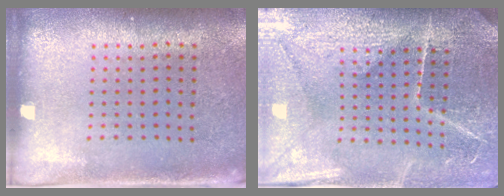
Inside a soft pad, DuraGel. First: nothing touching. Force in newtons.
{"total": 3.9, "press": 3.8, "slide": 1.1}